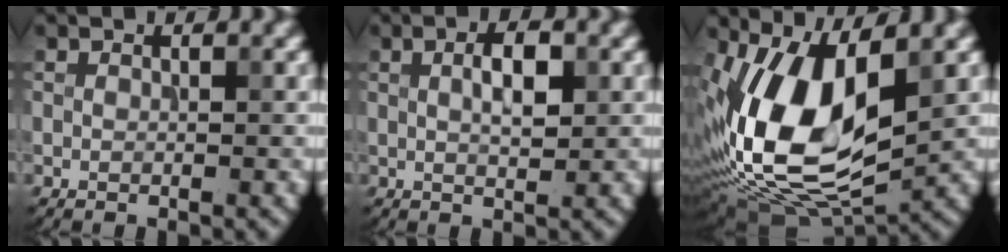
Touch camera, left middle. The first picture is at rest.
{"total": 3.1, "force": [0.7, 1.2, 2.8], "torque": [-0.052, 0.005, 0.012]}
{"total": 13.0, "force": [1.3, 6.8, 11.1], "torque": [-0.220, -0.015, 0.019]}